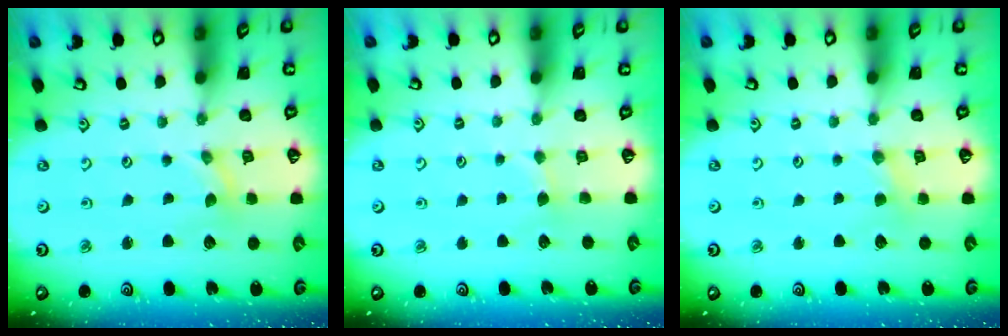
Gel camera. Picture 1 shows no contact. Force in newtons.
{"total": 1.3, "press": 1.3, "slide": 0.2}
{"total": 2.7, "press": 2.6, "slide": 0.5}